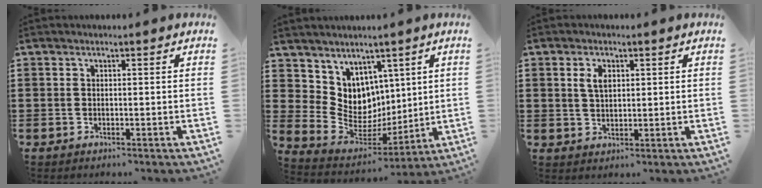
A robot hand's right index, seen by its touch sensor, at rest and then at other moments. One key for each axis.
{"total": 7.7, "fx": 3.6, "fy": 6.8, "fz": 0.6, "tx": -0.062, "ty": -0.055, "tz": 0.076}
{"total": 3.0, "fx": 1.0, "fy": 1.7, "fz": 2.3, "tx": -0.051, "ty": 0.007, "tz": 0.018}